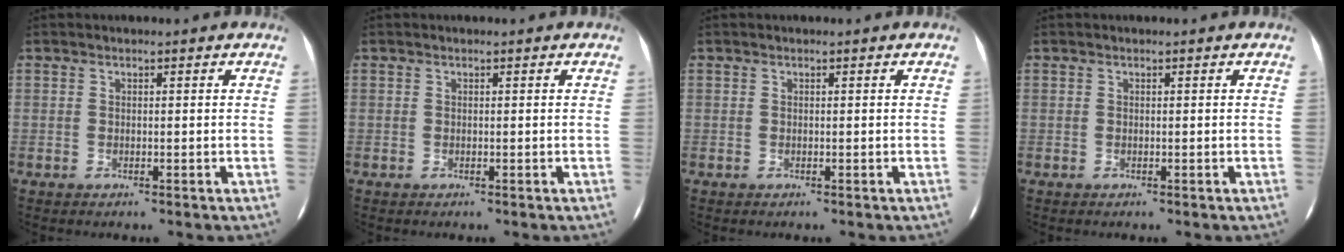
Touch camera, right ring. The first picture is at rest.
{"total": 0.0}
{"total": 0.0}
{"total": 0.0}